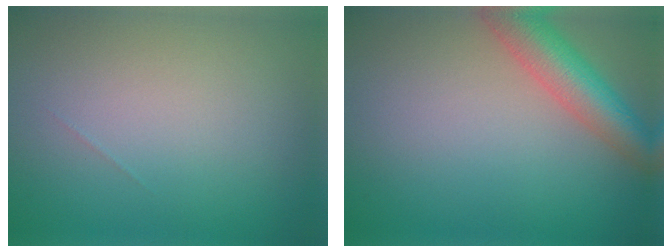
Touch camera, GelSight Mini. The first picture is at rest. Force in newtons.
{"total": 5.5, "press": 5.5, "slide": 0.2}